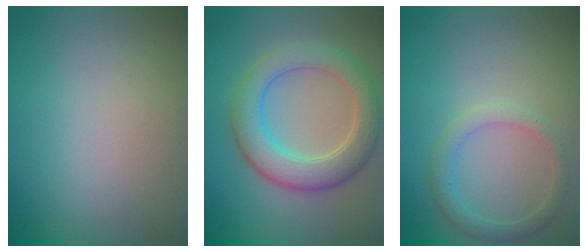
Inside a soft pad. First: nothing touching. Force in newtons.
{"total": 6.0, "press": 6.0, "slide": 0.2}
{"total": 2.1, "press": 2.1, "slide": 0.1}